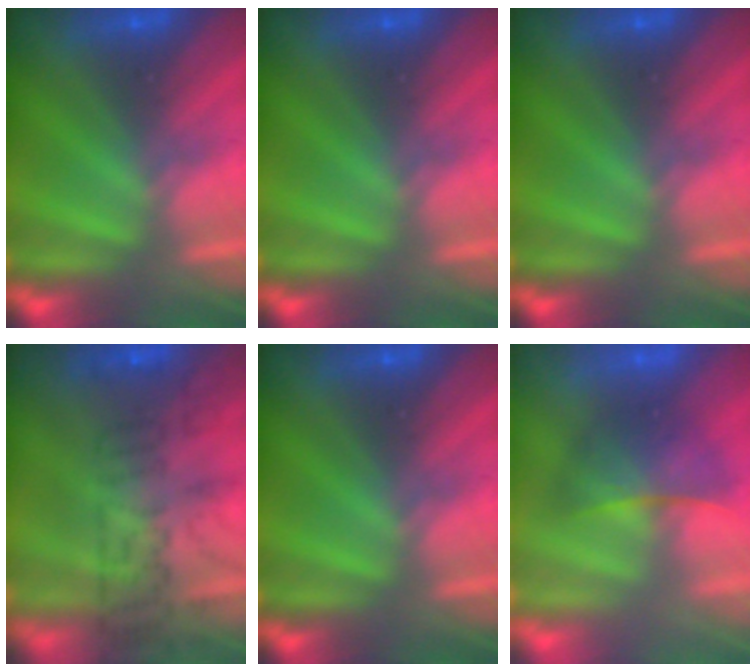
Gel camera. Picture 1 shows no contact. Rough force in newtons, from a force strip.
{"total": 0.0}
{"total": 0.0}
{"total": 9.7}
{"total": 0.0}
{"total": 2.2}